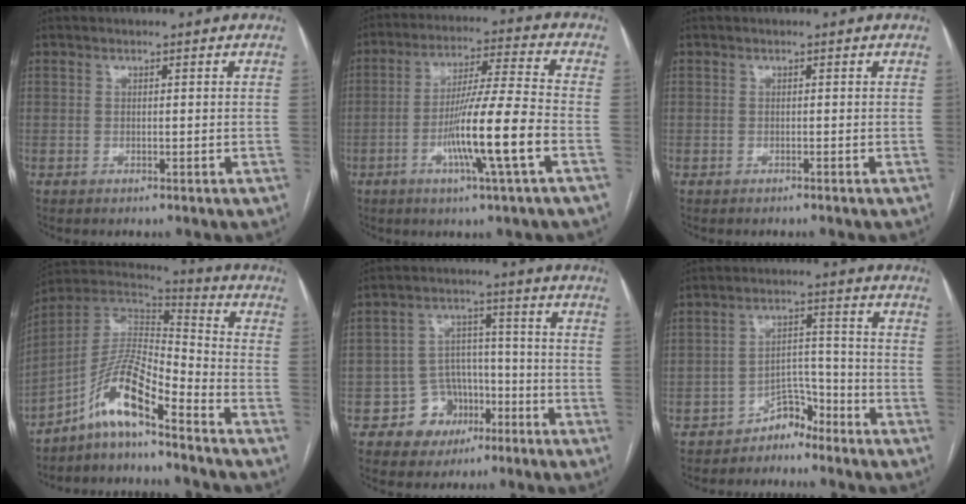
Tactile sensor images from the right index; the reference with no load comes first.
{"total": 12.6, "force": [-4.1, -1.0, 11.9], "torque": [-0.215, -0.007, -0.078]}
{"total": 0.0}
{"total": 11.5, "force": [-8.0, 1.2, 8.1], "torque": [-0.159, 0.020, -0.148]}
{"total": 7.7, "force": [-3.9, 6.5, 1.5], "torque": [-0.012, 0.020, -0.053]}
{"total": 4.5, "force": [-4.0, 2.1, 0.7], "torque": [0.001, 0.022, -0.065]}